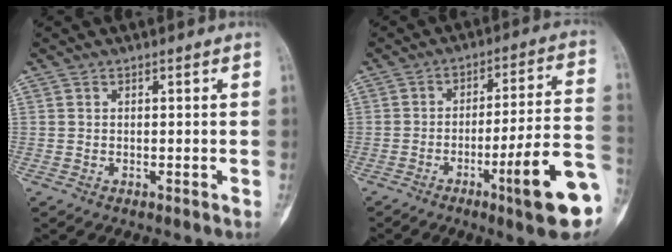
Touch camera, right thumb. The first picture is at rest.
{"total": 16.3, "force": [-6.7, 2.0, 14.7], "torque": [-0.186, 0.031, -0.094]}